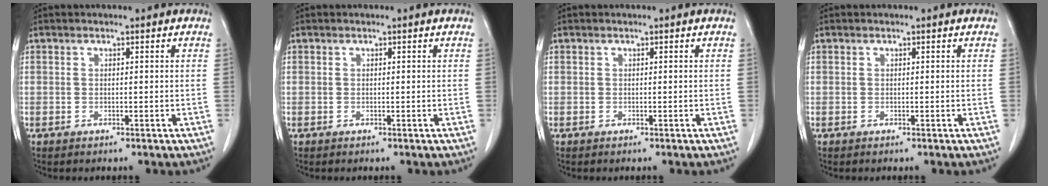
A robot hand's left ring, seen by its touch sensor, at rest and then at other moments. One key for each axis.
{"total": 0.0}
{"total": 0.0}
{"total": 0.0}